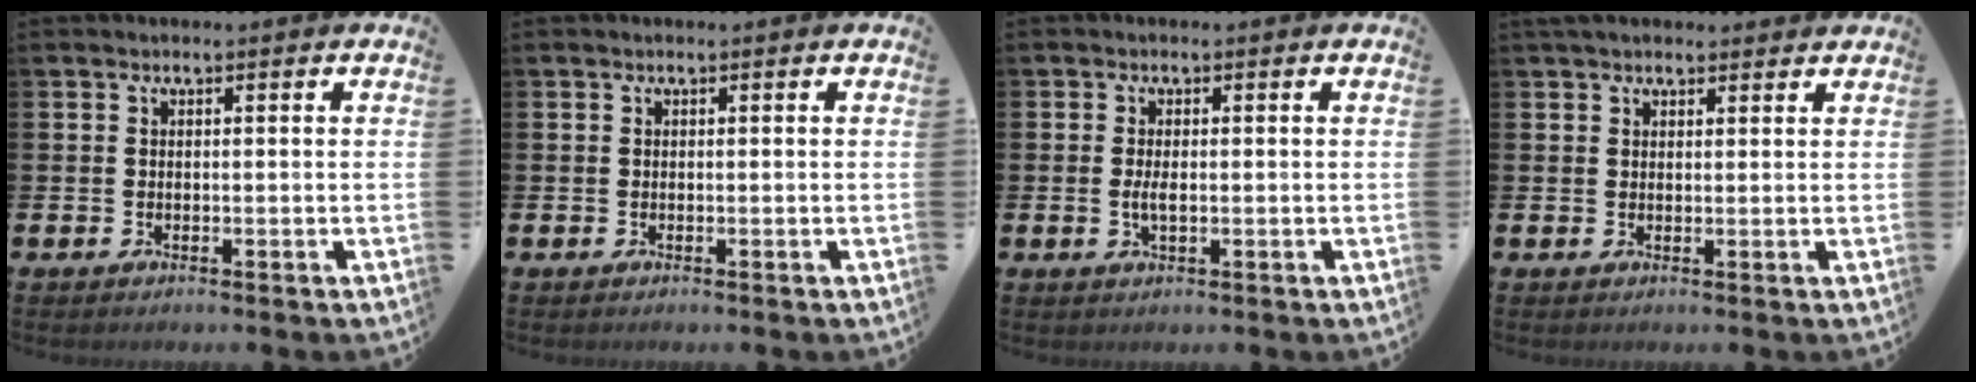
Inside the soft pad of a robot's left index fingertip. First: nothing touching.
{"total": 0.0}
{"total": 1.9, "force": [-0.1, 0.7, 1.8], "torque": [-0.028, -0.001, -0.004]}
{"total": 2.4, "force": [2.2, 0.9, 0.6], "torque": [-0.002, -0.003, 0.038]}